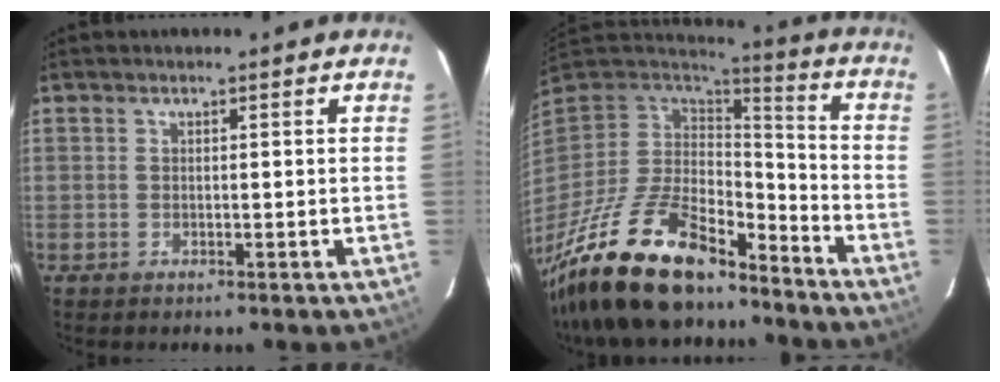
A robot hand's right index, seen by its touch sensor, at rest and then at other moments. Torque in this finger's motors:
{"motor_torque": [0.97, -1.17, 1.05, 0.19]}